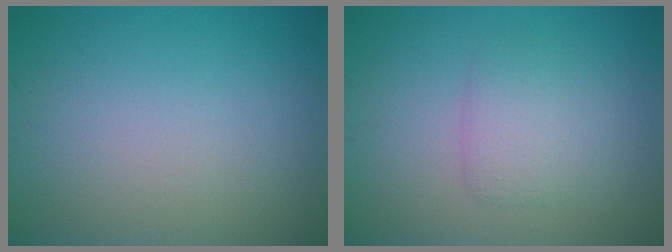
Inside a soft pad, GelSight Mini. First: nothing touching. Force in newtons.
{"total": 2.5, "press": 2.5, "slide": 0.3}